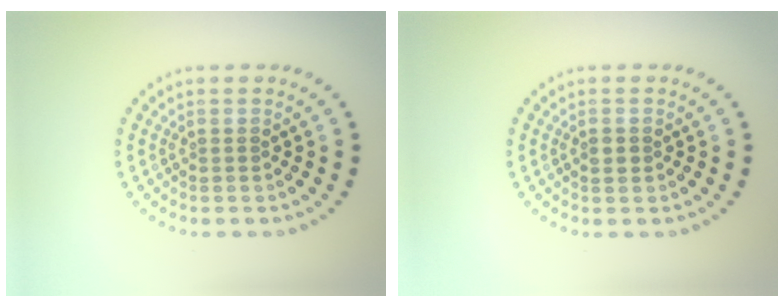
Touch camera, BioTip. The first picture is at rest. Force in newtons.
{"total": 1.3, "press": 1.3, "slide": 0.1}